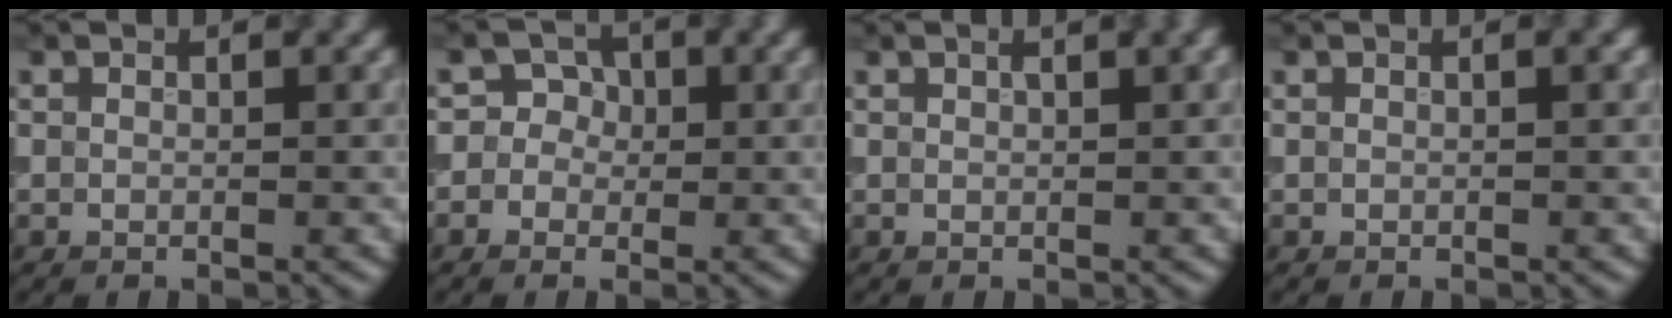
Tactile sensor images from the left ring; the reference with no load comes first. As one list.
[{"total": 3.3, "force": [-0.1, 3.3, 0.8], "torque": [0.020, 0.020, -0.025]}, {"total": 1.5, "force": [0.8, 0.3, 1.2], "torque": [-0.015, 0.005, 0.014]}, {"total": 0.6, "force": [0.1, 0.1, 0.6], "torque": [-0.009, 0.004, 0.001]}]